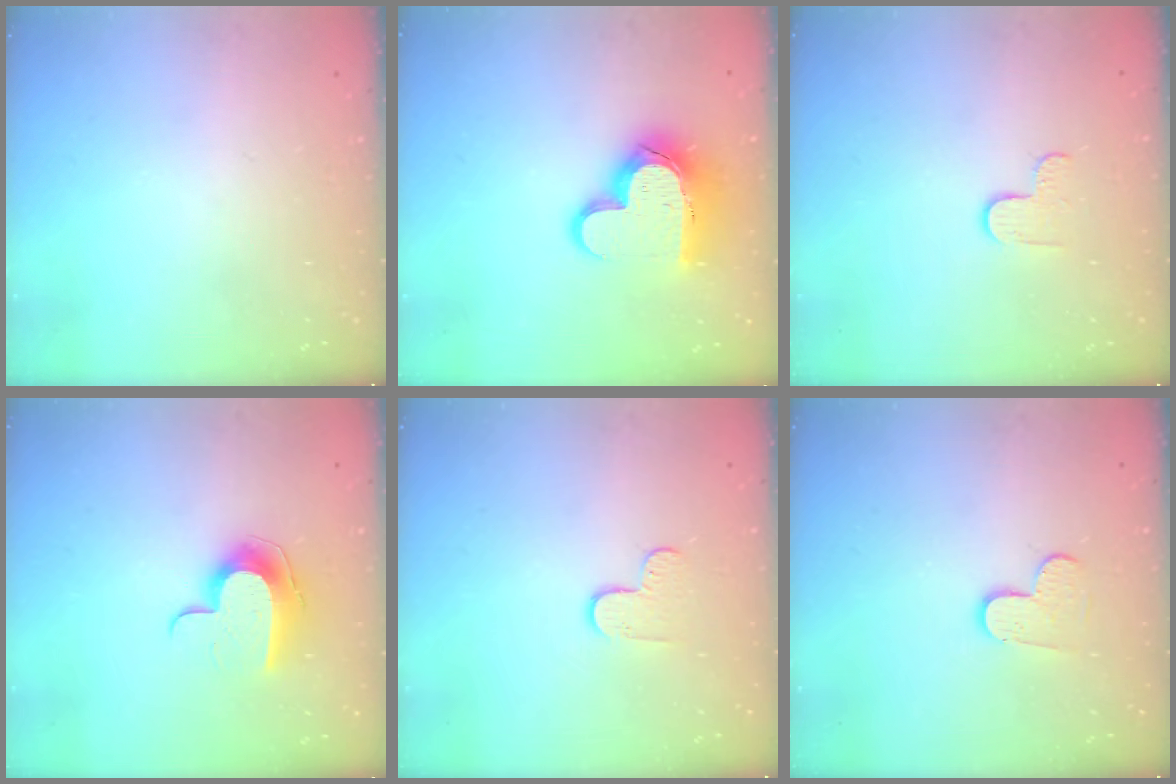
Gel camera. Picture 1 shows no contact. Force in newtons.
{"total": 15.5, "press": 15.5, "slide": 1.3}
{"total": 2.9, "press": 2.9, "slide": 0.3}
{"total": 10.3, "press": 10.3, "slide": 0.3}
{"total": 5.5, "press": 5.4, "slide": 0.6}
{"total": 4.2, "press": 4.2, "slide": 0.4}